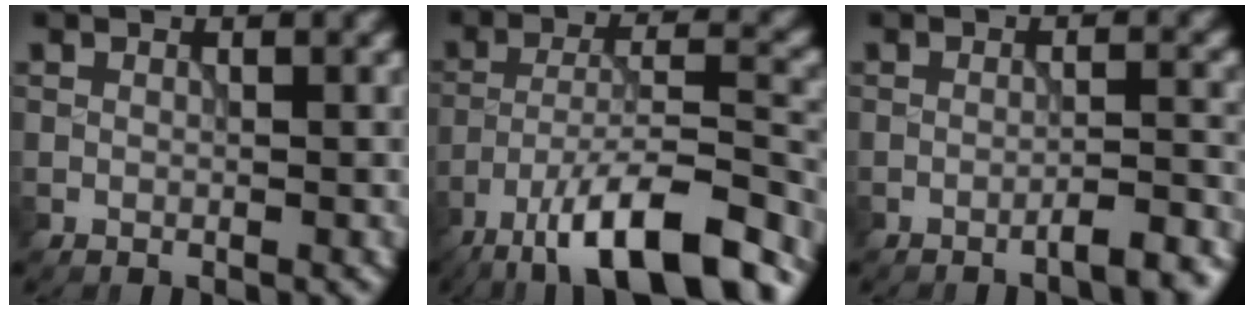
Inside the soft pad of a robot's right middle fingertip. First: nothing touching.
{"total": 12.8, "force": [-8.9, 3.3, 8.6], "torque": [-0.141, 0.006, -0.151]}
{"total": 3.6, "force": [-2.5, 0.6, 2.5], "torque": [-0.028, 0.010, -0.045]}